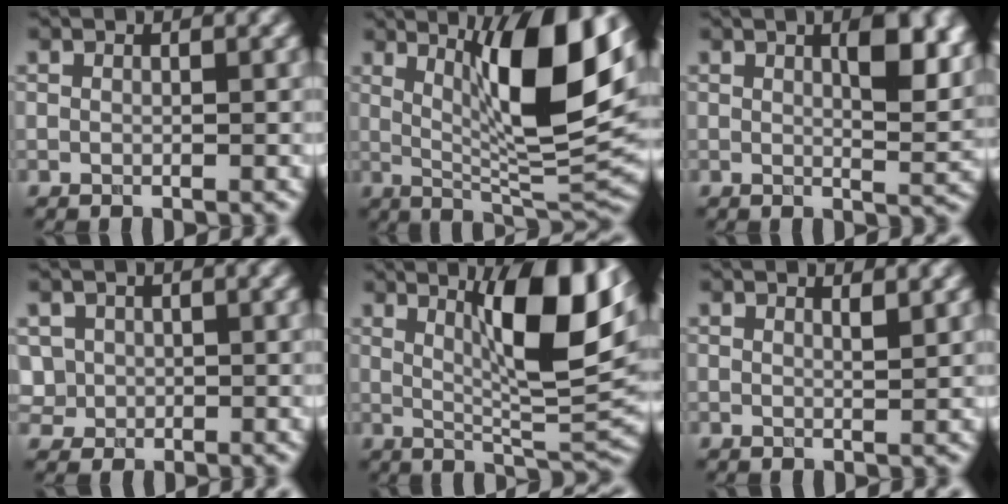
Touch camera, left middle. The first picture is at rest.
{"total": 11.0, "force": [3.6, 2.5, 10.1], "torque": [-0.144, -0.012, 0.073]}
{"total": 5.2, "force": [1.8, 1.7, 4.5], "torque": [-0.063, -0.001, 0.035]}
{"total": 2.3, "force": [0.1, 2.2, 0.6], "torque": [-0.017, 0.007, 0.017]}
{"total": 10.1, "force": [3.6, 2.2, 9.2], "torque": [-0.129, -0.004, 0.068]}
{"total": 1.0, "force": [0.7, 0.3, 0.8], "torque": [-0.004, 0.003, 0.013]}